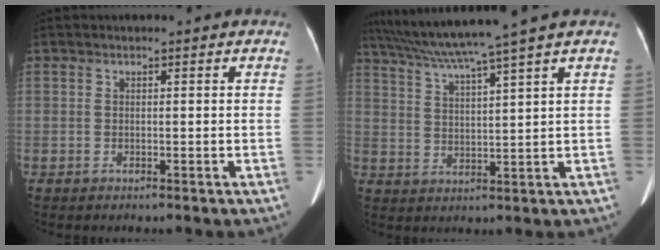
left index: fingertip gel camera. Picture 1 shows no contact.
{"total": 10.4, "force": [8.5, -2.5, 5.5], "torque": [-0.096, 0.009, 0.145]}